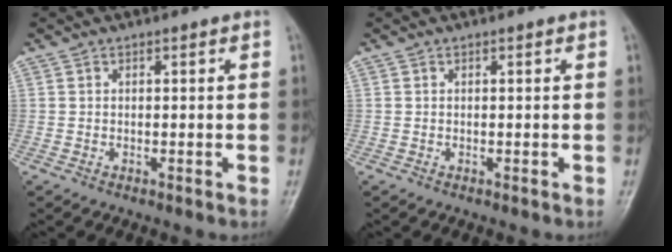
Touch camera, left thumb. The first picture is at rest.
{"total": 0.0}